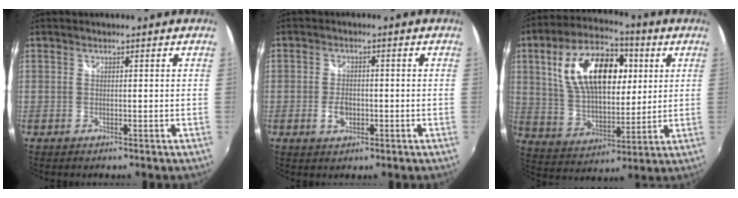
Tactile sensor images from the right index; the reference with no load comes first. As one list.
[{"total": 3.7, "force": [-1.2, 2.5, 2.5], "torque": [-0.050, -0.002, -0.019]}, {"total": 20.2, "force": [5.7, 11.2, 15.8], "torque": [-0.296, 0.029, 0.108]}]